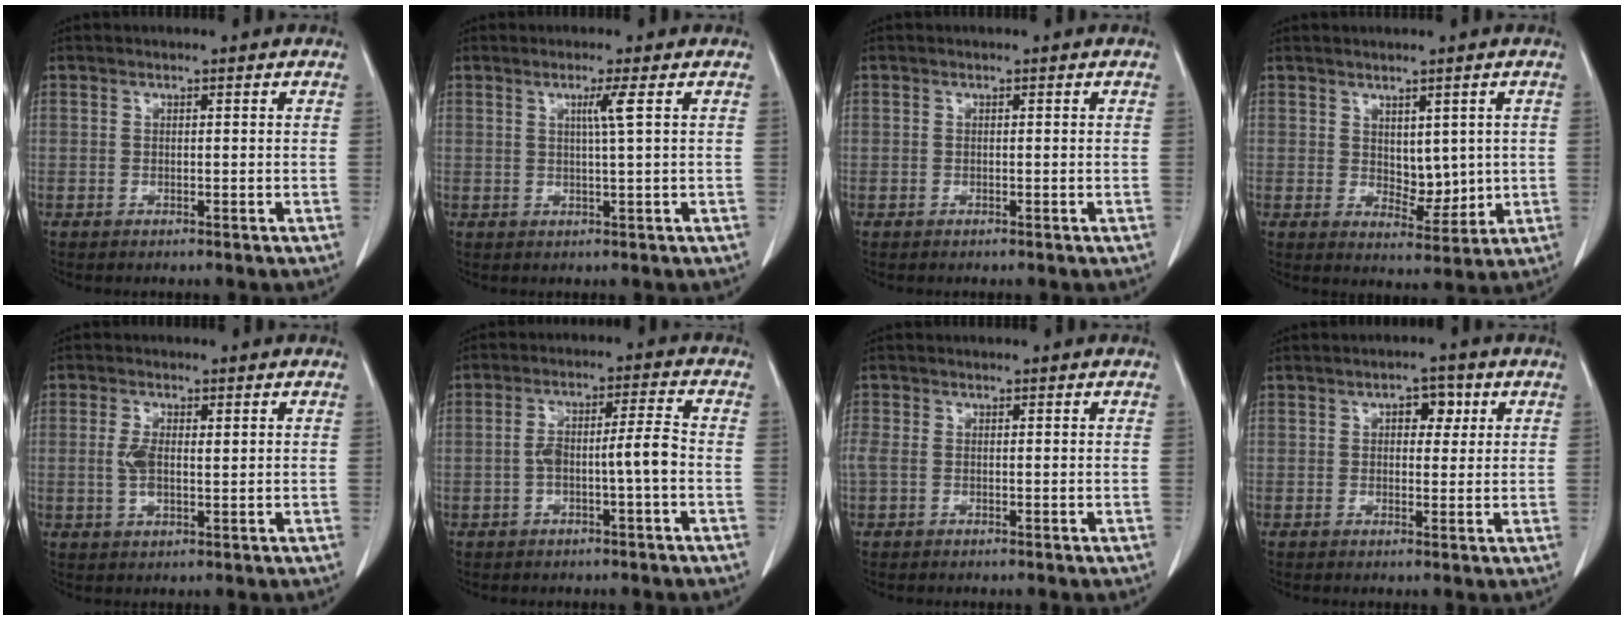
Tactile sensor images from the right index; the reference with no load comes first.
{"total": 2.5, "force": [0.8, -0.9, 2.2], "torque": [-0.042, -0.005, 0.016]}
{"total": 0.0}
{"total": 4.9, "force": [0.9, 2.9, 3.8], "torque": [-0.051, -0.005, 0.030]}
{"total": 3.9, "force": [0.6, 1.6, 3.5], "torque": [-0.077, 0.005, 0.017]}
{"total": 5.9, "force": [-1.4, 0.3, 5.7], "torque": [-0.108, 0.024, -0.018]}
{"total": 2.2, "force": [-0.3, 1.5, 1.6], "torque": [-0.058, 0.011, 0.000]}
{"total": 3.4, "force": [1.2, 2.0, 2.5], "torque": [-0.030, 0.011, 0.015]}